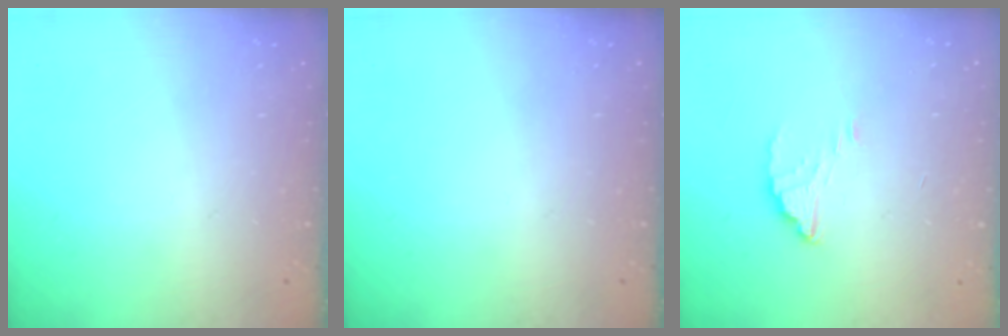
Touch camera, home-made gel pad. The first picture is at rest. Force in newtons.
{"total": 0.0}
{"total": 2.0, "press": 2.0, "slide": 0.1}